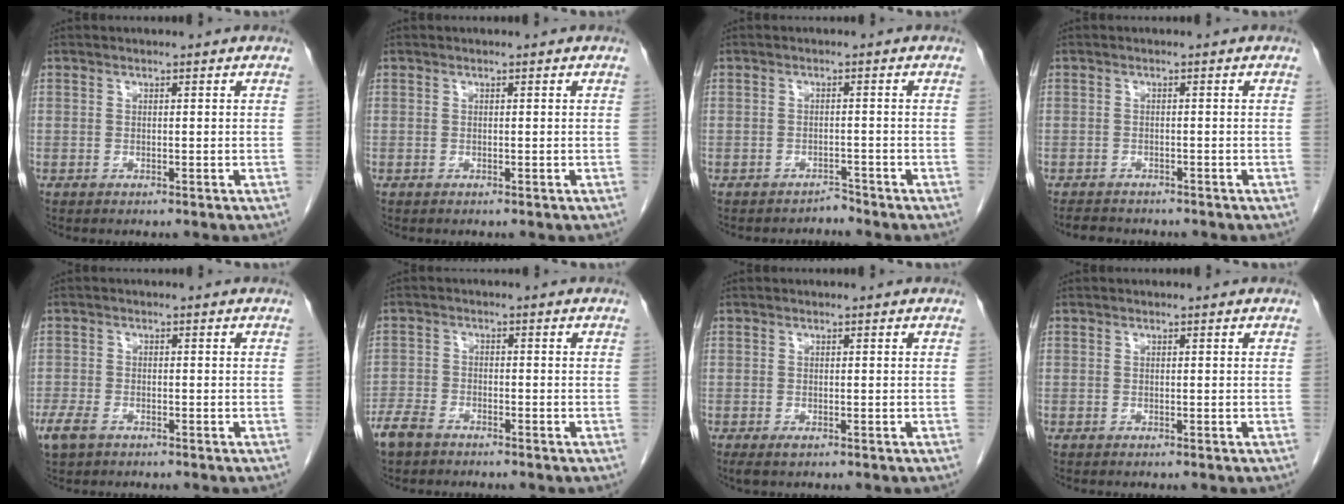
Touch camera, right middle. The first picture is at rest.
{"total": 0.0}
{"total": 1.6, "force": [-1.4, 0.0, -0.6], "torque": [0.015, -0.006, -0.020]}
{"total": 3.9, "force": [-3.5, 1.2, 1.0], "torque": [-0.019, -0.008, -0.052]}
{"total": 4.0, "force": [-2.5, 2.1, 2.3], "torque": [-0.054, -0.006, -0.042]}
{"total": 4.6, "force": [-3.5, 2.3, 1.8], "torque": [-0.041, 0.000, -0.063]}
{"total": 1.2, "force": [-0.7, 0.5, 0.9], "torque": [-0.015, -0.003, -0.007]}
{"total": 0.0}